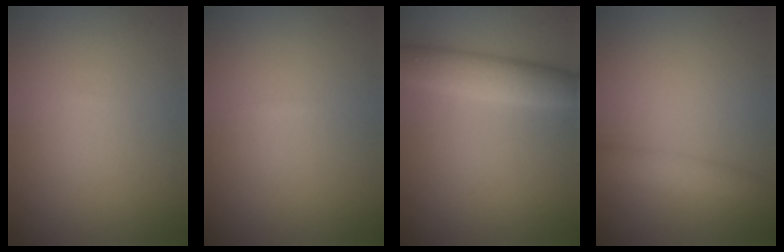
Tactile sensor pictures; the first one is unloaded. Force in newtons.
{"total": 0.0}
{"total": 3.9, "press": 3.9, "slide": 0.1}
{"total": 1.8, "press": 1.8, "slide": 0.0}